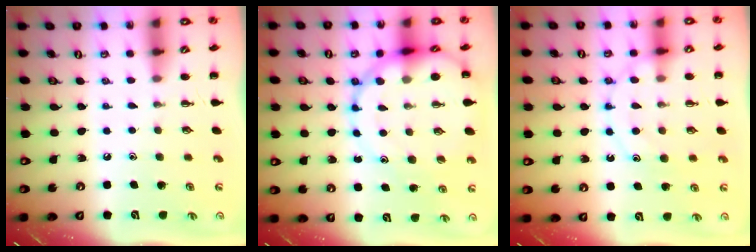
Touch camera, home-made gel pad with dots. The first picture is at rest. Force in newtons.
{"total": 14.6, "press": 14.4, "slide": 2.5}
{"total": 11.8, "press": 11.8, "slide": 0.7}